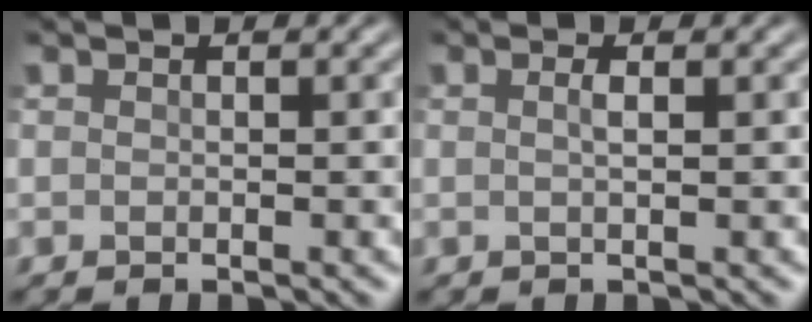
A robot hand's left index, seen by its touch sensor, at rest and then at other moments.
{"total": 1.0, "force": [0.0, 0.3, 0.9], "torque": [-0.014, 0.004, -0.003]}